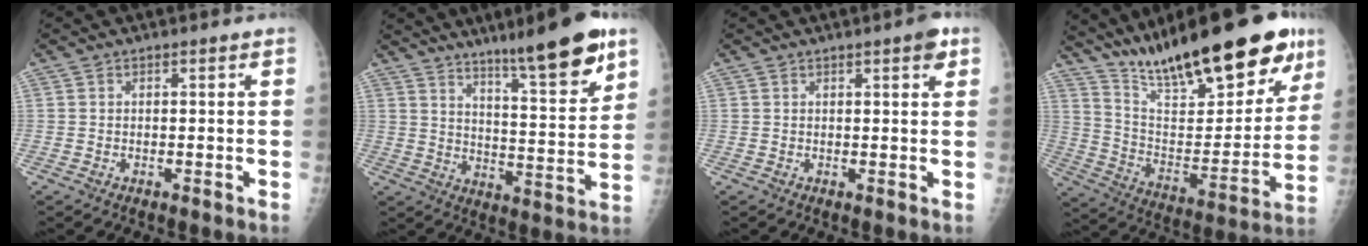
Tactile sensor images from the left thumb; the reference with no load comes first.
{"total": 15.6, "force": [10.4, 2.4, 11.4], "torque": [-0.149, -0.064, 0.165]}
{"total": 2.9, "force": [1.6, 0.7, 2.4], "torque": [-0.025, -0.003, 0.017]}
{"total": 29.4, "force": [20.4, 8.8, 19.2], "torque": [-0.265, -0.065, 0.332]}